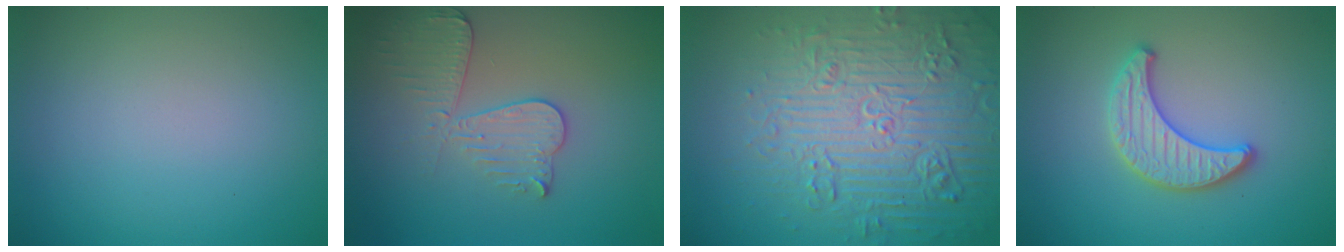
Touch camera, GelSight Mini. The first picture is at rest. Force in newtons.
{"total": 3.4, "press": 3.3, "slide": 0.8}
{"total": 8.0, "press": 7.7, "slide": 2.0}
{"total": 3.1, "press": 3.1, "slide": 0.3}